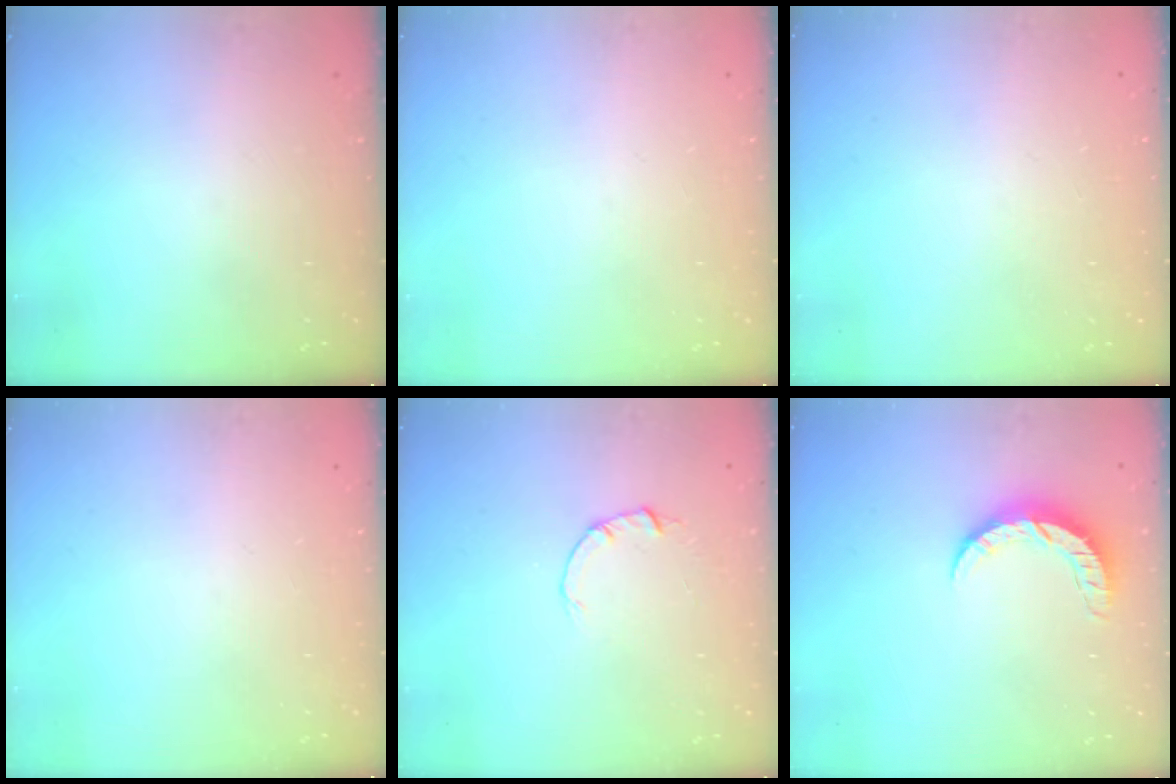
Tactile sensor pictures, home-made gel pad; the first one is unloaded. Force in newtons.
{"total": 0.0}
{"total": 2.2, "press": 2.2, "slide": 0.1}
{"total": 0.0}
{"total": 2.0, "press": 2.0, "slide": 0.3}
{"total": 8.7, "press": 8.6, "slide": 0.9}